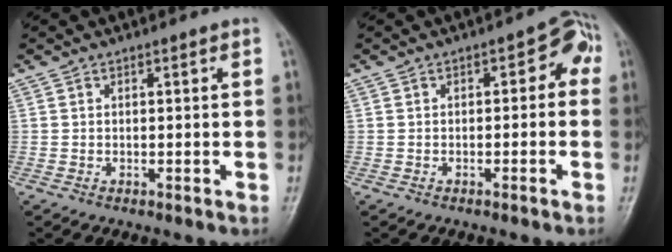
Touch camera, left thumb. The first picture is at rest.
{"total": 4.8, "force": [-0.6, 2.9, 3.7], "torque": [-0.020, 0.031, -0.018]}